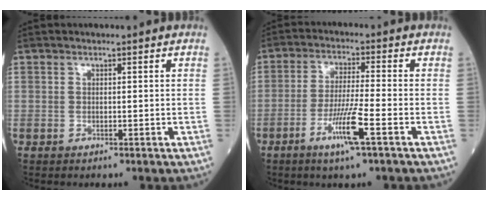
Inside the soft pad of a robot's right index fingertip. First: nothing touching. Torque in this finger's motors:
{"motor_torque": [1.14, -0.39, 0.48, 0.11]}